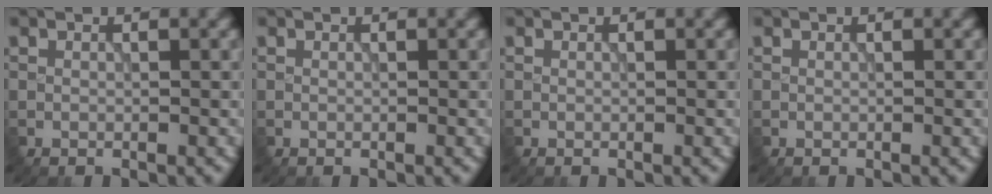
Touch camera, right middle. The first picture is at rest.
{"total": 0.0}
{"total": 0.0}
{"total": 0.0}